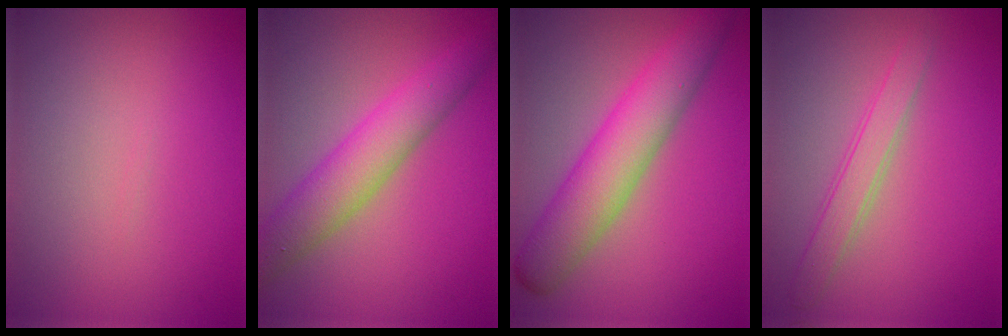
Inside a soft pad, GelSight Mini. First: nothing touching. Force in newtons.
{"total": 5.6, "press": 5.6, "slide": 0.2}
{"total": 6.7, "press": 6.7, "slide": 0.1}
{"total": 2.4, "press": 2.4, "slide": 0.2}